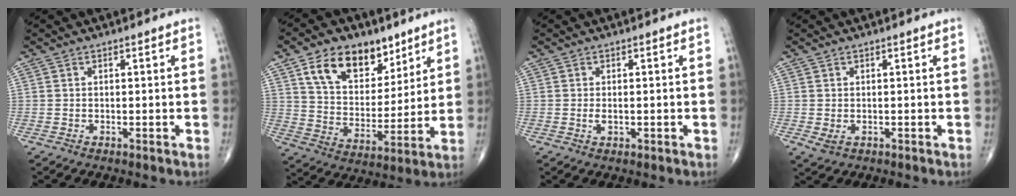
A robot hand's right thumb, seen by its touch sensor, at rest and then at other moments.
{"total": 16.0, "force": [9.1, 10.0, 8.5], "torque": [-0.103, -0.042, 0.163]}
{"total": 1.5, "force": [-0.2, 0.8, 1.3], "torque": [-0.023, -0.002, -0.003]}
{"total": 1.8, "force": [-0.3, 1.3, 1.2], "torque": [-0.021, -0.004, 0.001]}